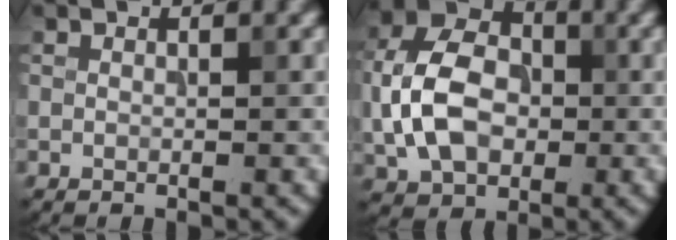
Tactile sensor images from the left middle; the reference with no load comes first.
{"total": 7.7, "force": [-0.9, 5.6, 5.3], "torque": [-0.108, 0.014, -0.027]}